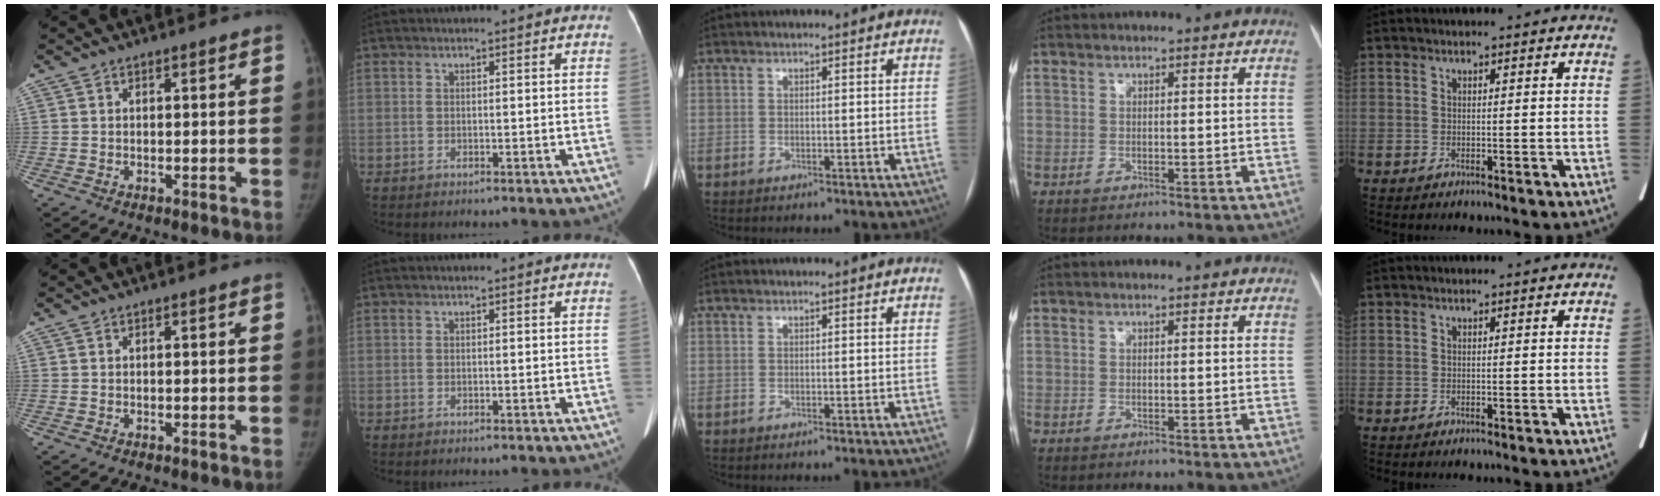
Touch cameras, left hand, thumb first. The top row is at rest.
{}